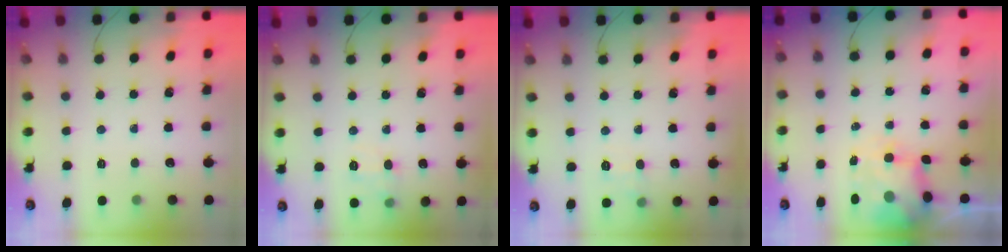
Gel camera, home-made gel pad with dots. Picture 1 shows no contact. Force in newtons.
{"total": 7.8, "press": 7.6, "slide": 1.7}
{"total": 6.2, "press": 6.0, "slide": 1.5}
{"total": 7.4, "press": 7.2, "slide": 1.6}